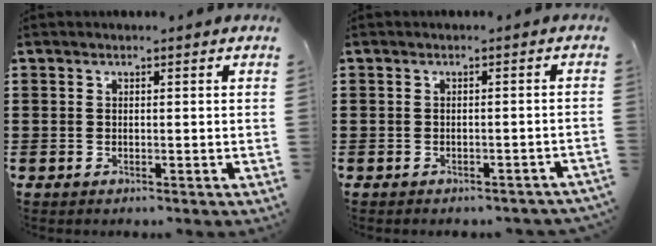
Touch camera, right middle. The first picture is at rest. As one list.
[{"total": 1.1, "force": [-1.1, 0.2, 0.2], "torque": [-0.007, 0.000, -0.022]}]